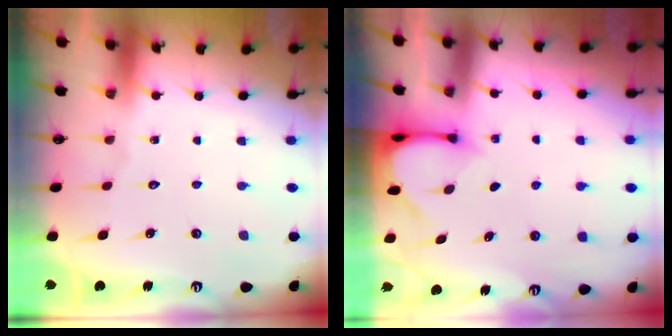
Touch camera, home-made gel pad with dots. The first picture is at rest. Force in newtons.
{"total": 3.3, "press": 3.3, "slide": 0.3}